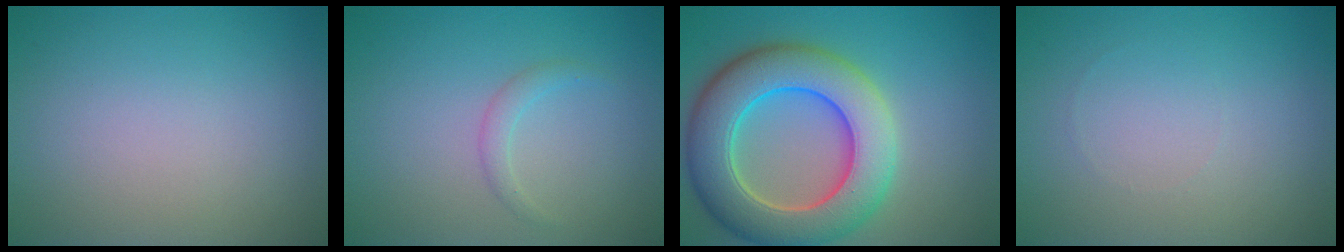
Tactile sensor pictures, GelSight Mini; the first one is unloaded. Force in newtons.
{"total": 1.2, "press": 1.2, "slide": 0.0}
{"total": 10.3, "press": 10.3, "slide": 0.9}
{"total": 0.0}